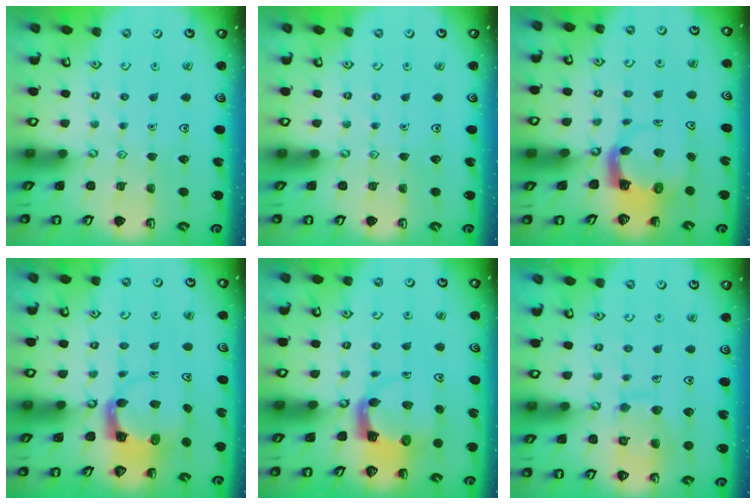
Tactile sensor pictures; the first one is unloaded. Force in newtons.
{"total": 0.0}
{"total": 4.0, "press": 4.0, "slide": 0.4}
{"total": 3.7, "press": 3.7, "slide": 0.5}
{"total": 3.9, "press": 3.9, "slide": 0.6}
{"total": 10.6, "press": 10.6, "slide": 0.9}